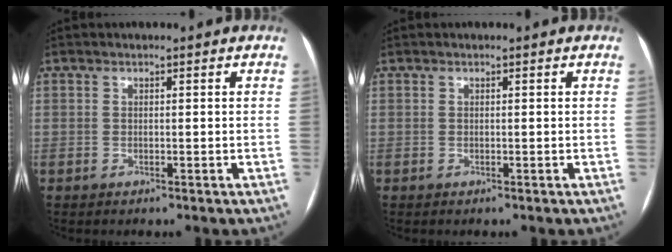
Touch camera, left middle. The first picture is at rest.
{"total": 0.0}